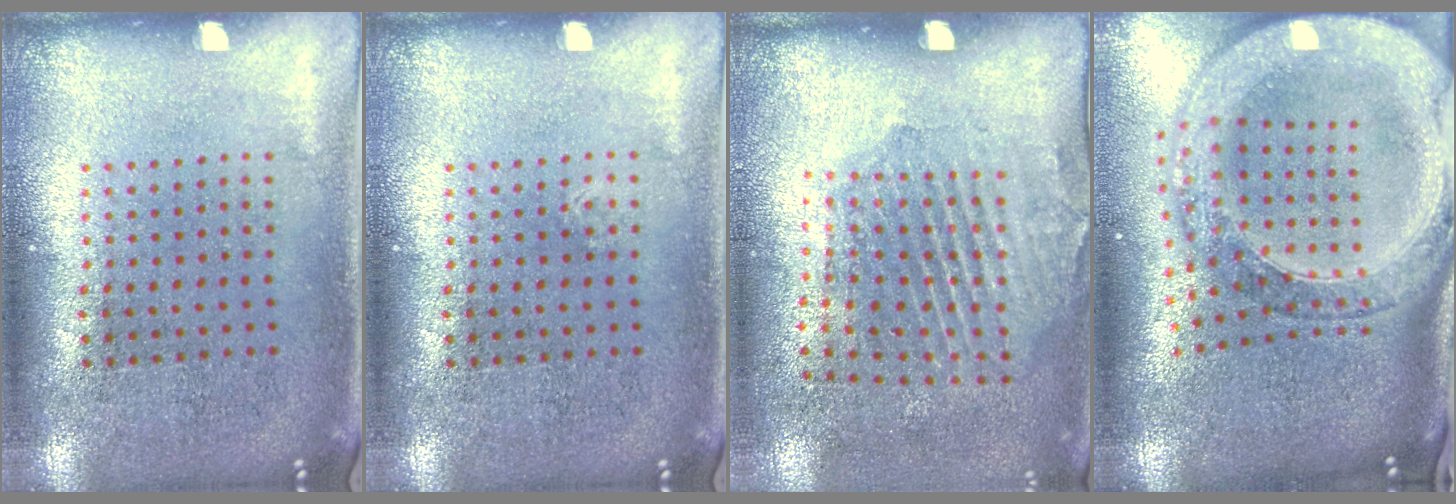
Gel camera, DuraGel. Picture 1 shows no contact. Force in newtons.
{"total": 0.0}
{"total": 1.9, "press": 1.2, "slide": 1.6}
{"total": 3.6, "press": 2.9, "slide": 2.1}